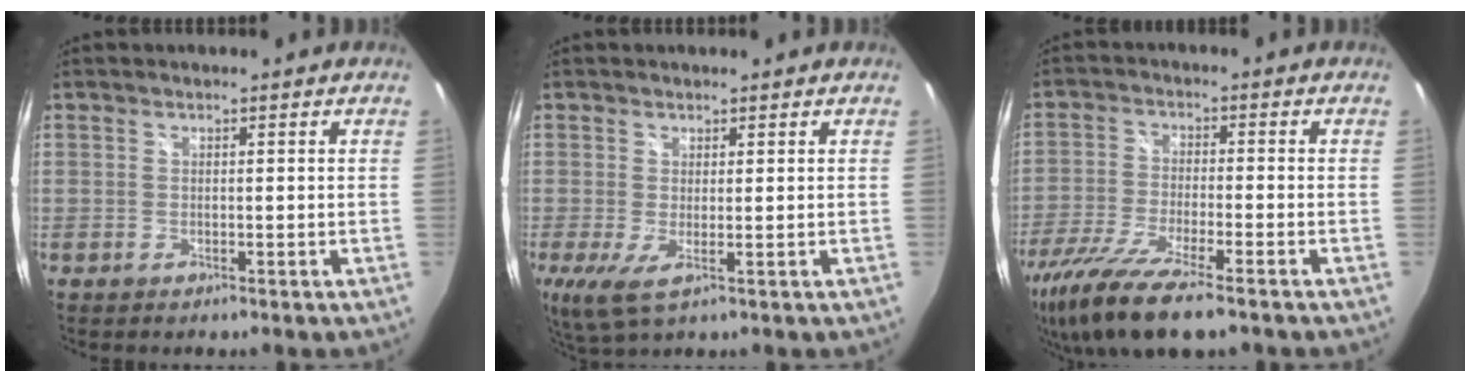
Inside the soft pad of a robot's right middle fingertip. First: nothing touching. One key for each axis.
{"total": 4.8, "fx": -0.2, "fy": 1.4, "fz": 4.6, "tx": -0.090, "ty": -0.015, "tz": -0.004}
{"total": 16.4, "fx": -12.0, "fy": 3.3, "fz": 10.7, "tx": -0.231, "ty": -0.050, "tz": -0.217}